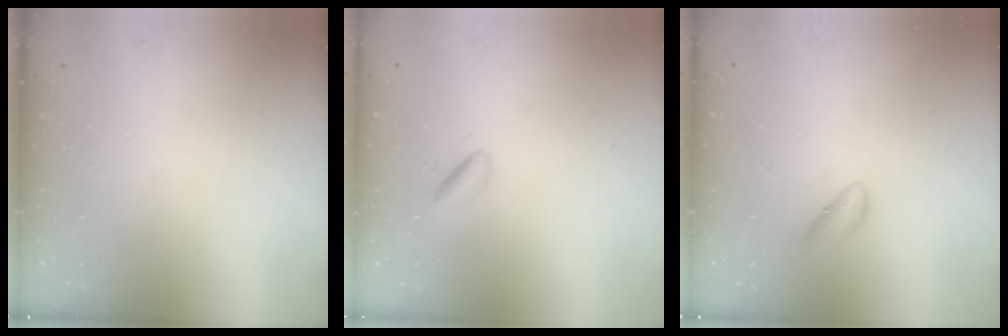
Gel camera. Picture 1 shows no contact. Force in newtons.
{"total": 3.0, "press": 2.7, "slide": 1.2}
{"total": 2.8, "press": 2.7, "slide": 0.8}